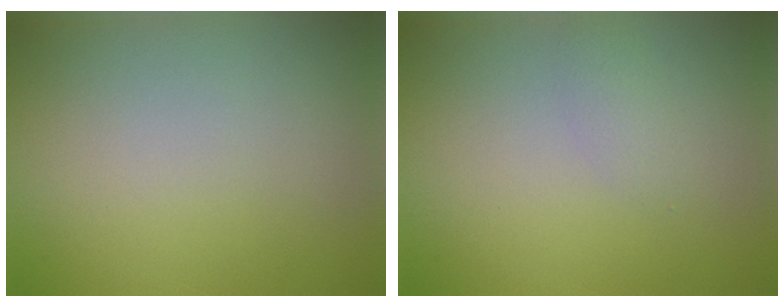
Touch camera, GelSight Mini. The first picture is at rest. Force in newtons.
{"total": 1.1, "press": 1.1, "slide": 0.1}